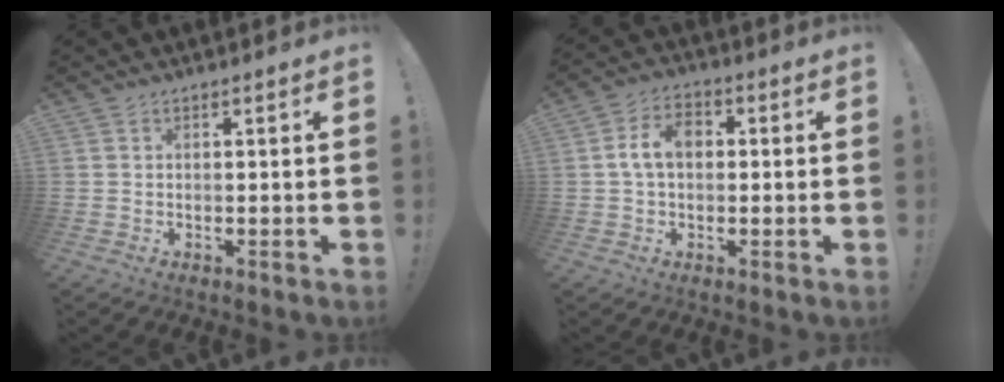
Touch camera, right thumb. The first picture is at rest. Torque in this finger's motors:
{"motor_torque": [0.81, 0.70, 0.59, -0.39, 0.02]}